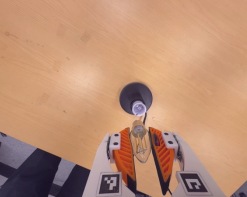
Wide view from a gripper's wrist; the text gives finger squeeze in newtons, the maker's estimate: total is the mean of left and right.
{"total": 13.7, "left": 14.5, "right": 12.9}